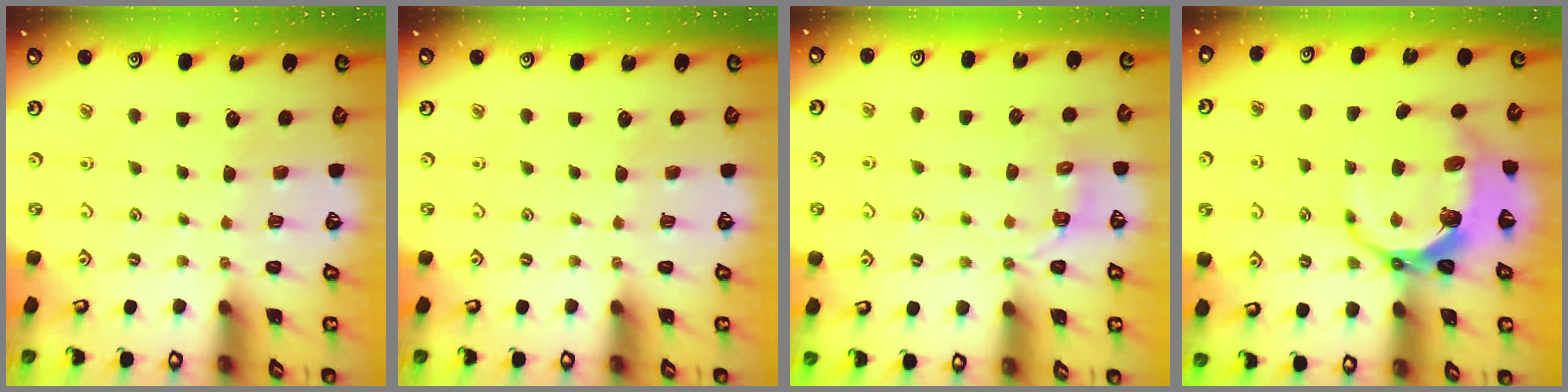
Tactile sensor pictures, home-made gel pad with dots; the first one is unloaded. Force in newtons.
{"total": 0.0}
{"total": 4.4, "press": 4.0, "slide": 1.9}
{"total": 10.8, "press": 9.5, "slide": 5.2}